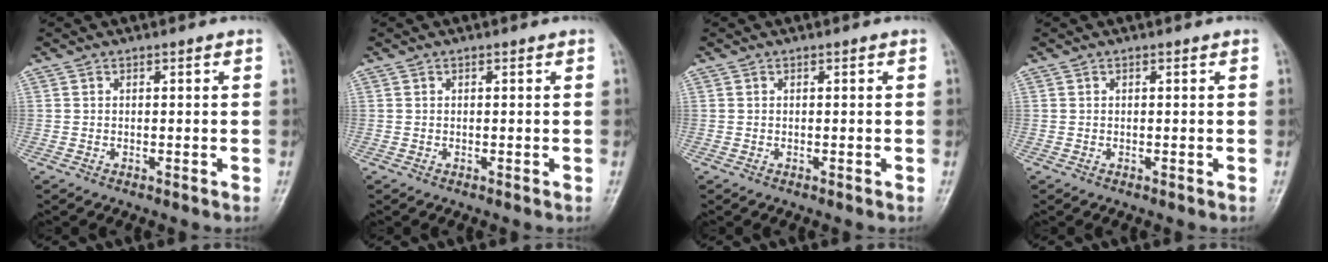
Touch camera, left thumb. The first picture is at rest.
{"total": 0.0}
{"total": 0.0}
{"total": 0.0}